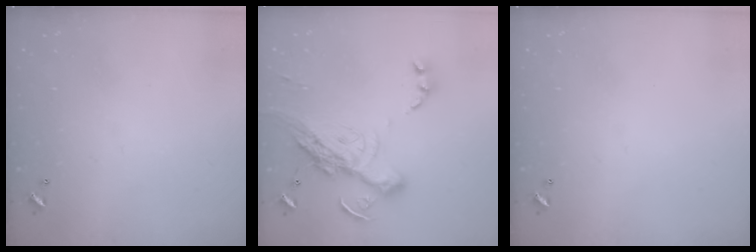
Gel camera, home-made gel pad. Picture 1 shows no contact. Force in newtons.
{"total": 21.4, "press": 21.3, "slide": 1.9}
{"total": 0.0}